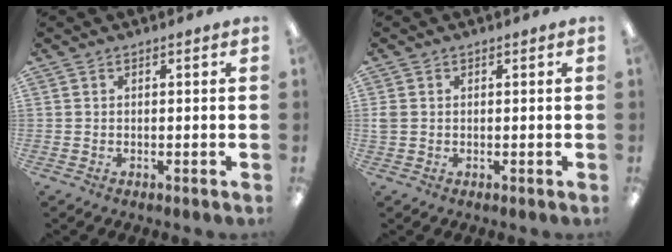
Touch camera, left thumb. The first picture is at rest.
{"total": 1.5, "force": [0.2, 1.2, 0.8], "torque": [-0.016, 0.004, 0.002]}